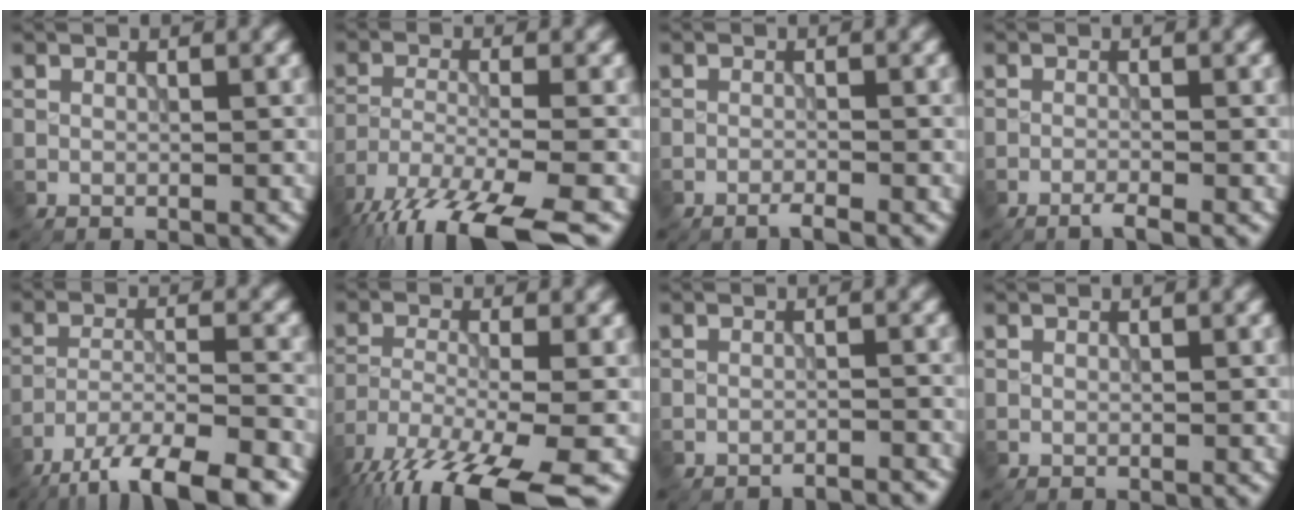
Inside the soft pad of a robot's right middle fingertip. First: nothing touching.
{"total": 11.9, "force": [-9.3, 2.8, 6.8], "torque": [-0.130, -0.038, -0.150]}
{"total": 1.1, "force": [-0.9, 0.0, 0.6], "torque": [-0.008, 0.000, -0.023]}
{"total": 1.3, "force": [-1.0, 0.1, 0.9], "torque": [-0.012, 0.000, -0.025]}
{"total": 10.2, "force": [-8.0, 2.6, 5.8], "torque": [-0.091, -0.020, -0.126]}
{"total": 12.8, "force": [-9.5, 2.9, 8.2], "torque": [-0.161, -0.034, -0.155]}
{"total": 2.3, "force": [-2.2, 0.1, 0.4], "torque": [0.004, 0.004, -0.030]}
{"total": 0.0}